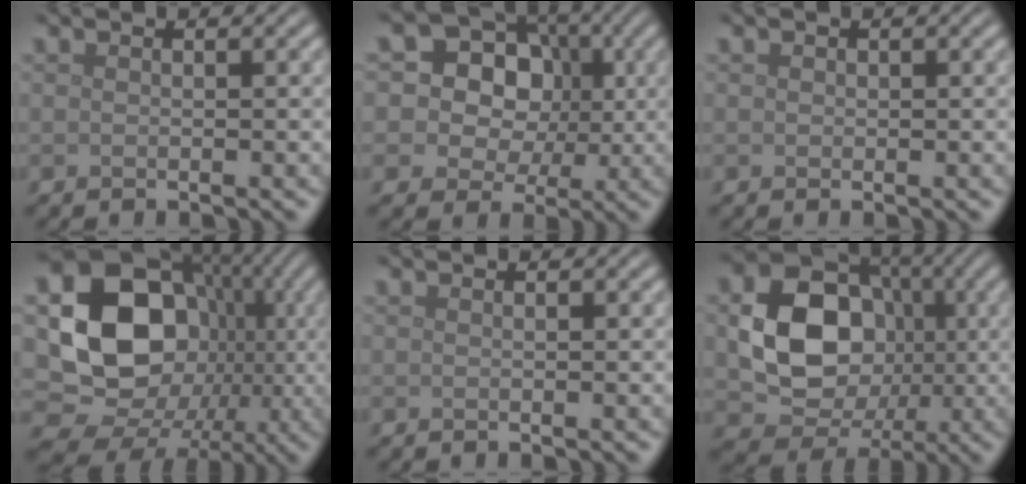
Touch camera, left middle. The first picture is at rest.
{"total": 13.4, "force": [3.7, 11.2, 6.3], "torque": [-0.108, 0.046, 0.045]}
{"total": 0.5, "force": [0.1, 0.5, 0.1], "torque": [0.003, -0.002, 0.000]}
{"total": 15.5, "force": [-0.3, 13.1, 8.2], "torque": [-0.122, -0.010, -0.009]}
{"total": 0.0}
{"total": 10.4, "force": [-0.1, 8.2, 6.3], "torque": [-0.117, -0.006, -0.001]}